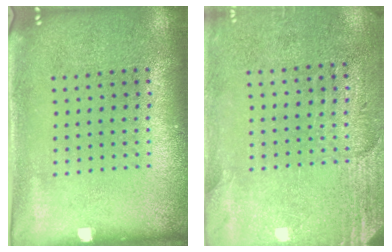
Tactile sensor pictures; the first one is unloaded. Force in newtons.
{"total": 2.8, "press": 2.5, "slide": 1.2}